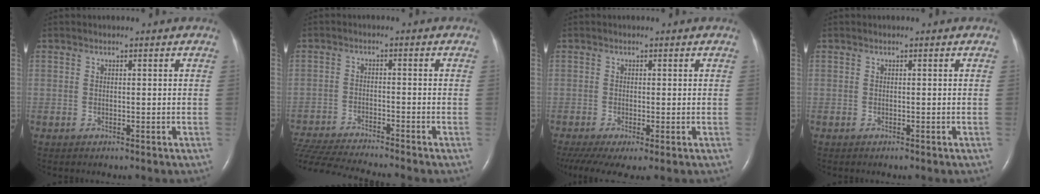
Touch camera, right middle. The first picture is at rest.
{"total": 14.3, "force": [-13.2, -0.4, 5.3], "torque": [-0.101, -0.019, -0.220]}
{"total": 7.0, "force": [-4.2, 1.8, 5.3], "torque": [-0.096, -0.019, -0.075]}
{"total": 0.0}